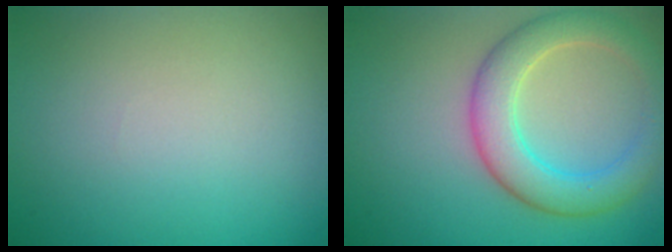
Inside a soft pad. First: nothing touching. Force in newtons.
{"total": 5.3, "press": 5.3, "slide": 0.5}